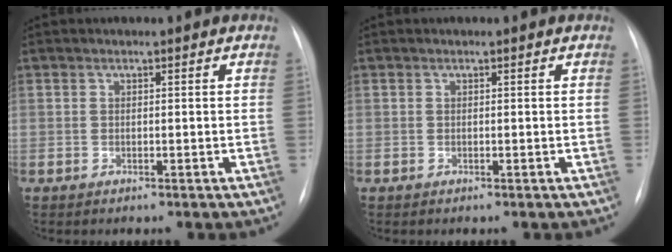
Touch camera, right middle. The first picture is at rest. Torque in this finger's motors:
{"motor_torque": [-0.01, -0.01, 0.00, 0.00]}